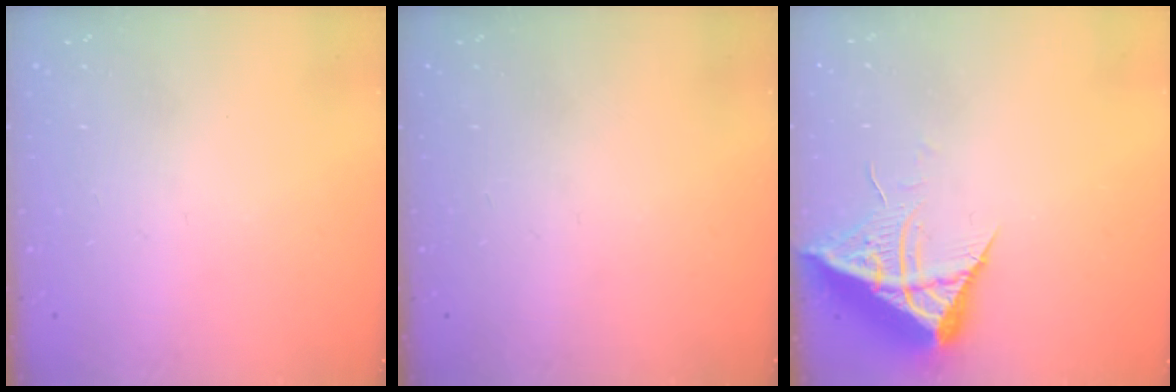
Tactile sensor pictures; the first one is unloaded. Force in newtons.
{"total": 0.0}
{"total": 13.1, "press": 13.1, "slide": 0.9}